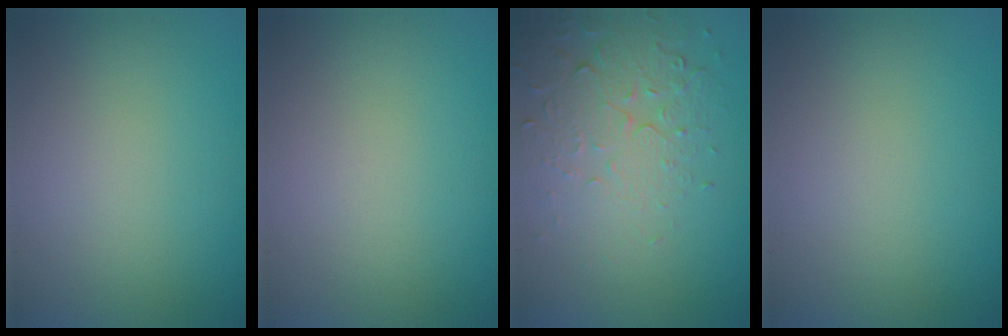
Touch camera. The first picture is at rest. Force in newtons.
{"total": 0.0}
{"total": 5.2, "press": 3.8, "slide": 3.5}
{"total": 0.0}